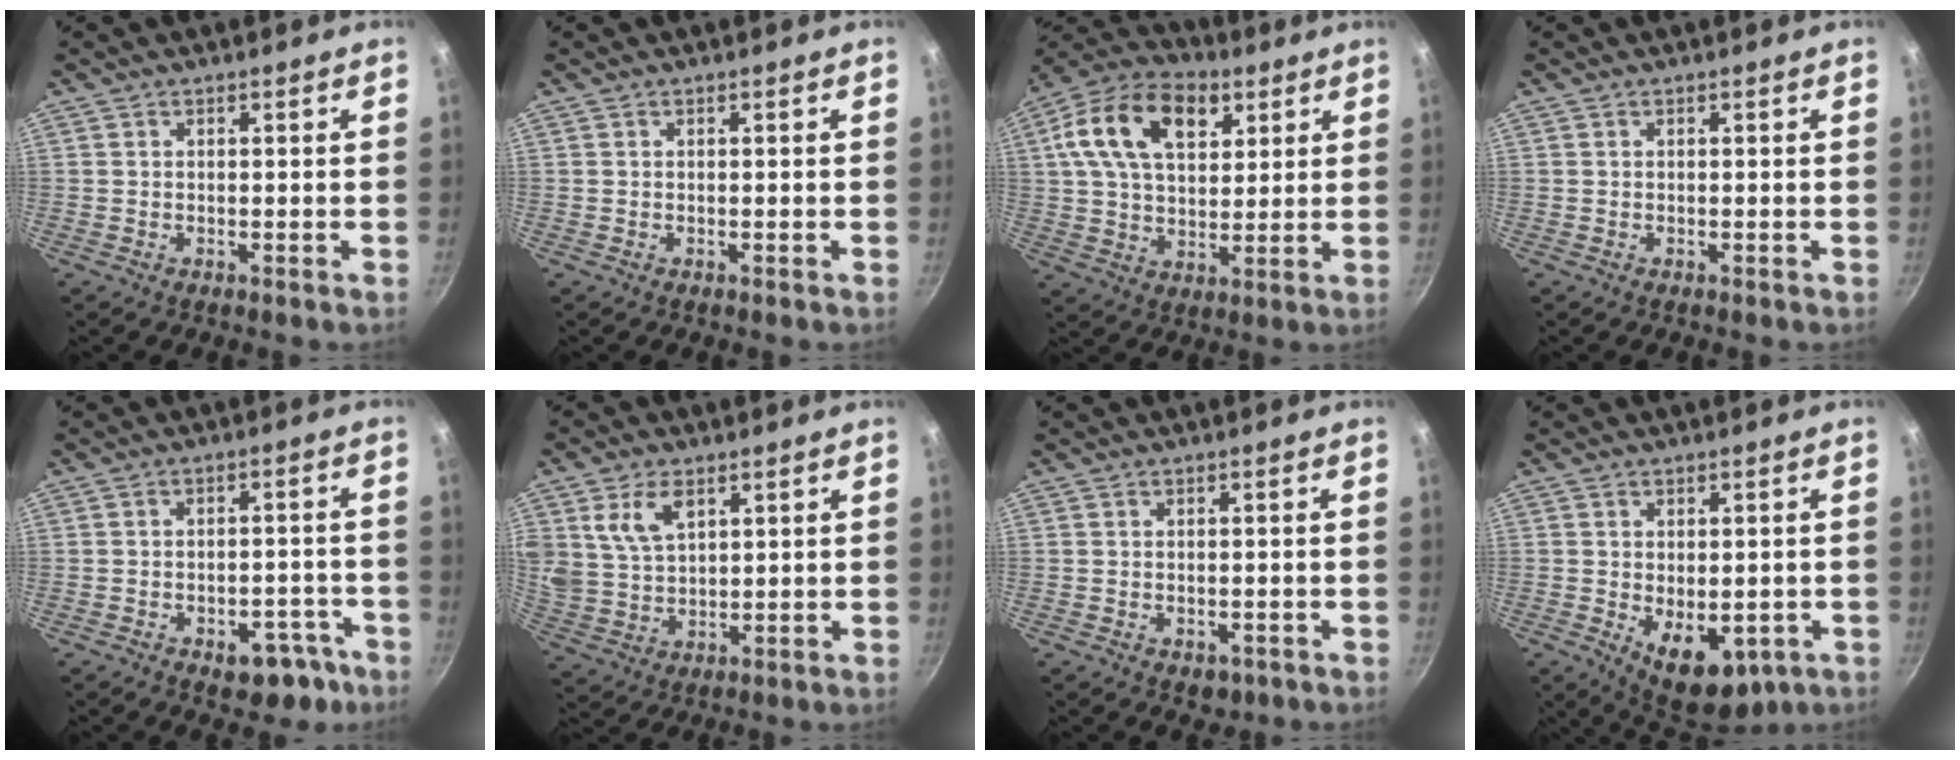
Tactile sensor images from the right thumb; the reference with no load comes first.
{"total": 0.0}
{"total": 17.9, "force": [6.5, 11.1, 12.4], "torque": [-0.197, 0.002, 0.099]}
{"total": 0.0}
{"total": 8.6, "force": [-4.8, 5.2, 5.0], "torque": [-0.019, 0.043, -0.048]}
{"total": 8.7, "force": [3.9, 5.5, 5.4], "torque": [-0.090, -0.017, 0.083]}
{"total": 2.8, "force": [-1.1, 1.8, 1.8], "torque": [-0.020, 0.000, -0.007]}
{"total": 11.2, "force": [-3.0, 6.5, 8.5], "torque": [-0.090, -0.009, -0.025]}